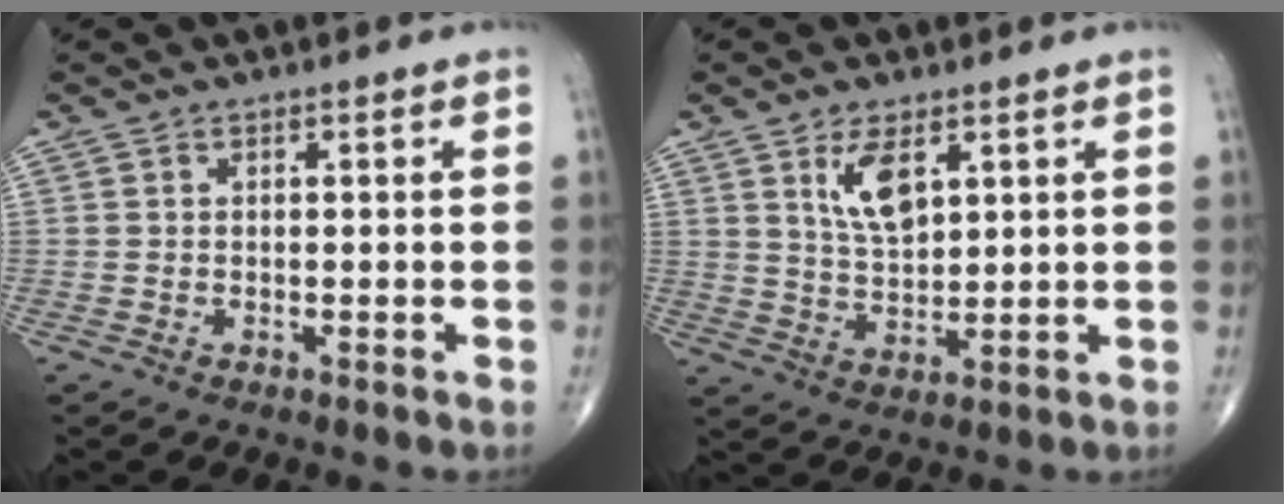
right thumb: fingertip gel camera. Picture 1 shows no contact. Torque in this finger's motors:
{"motor_torque": [-0.82, 0.91, 0.16, -0.04, 0.15]}